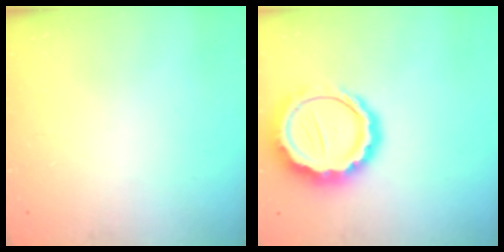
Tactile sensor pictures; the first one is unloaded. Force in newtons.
{"total": 14.4, "press": 14.2, "slide": 2.9}